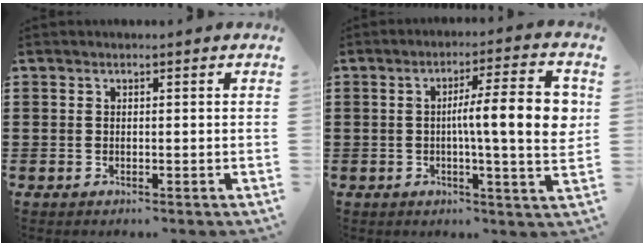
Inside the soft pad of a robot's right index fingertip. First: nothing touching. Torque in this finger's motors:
{"motor_torque": [0.76, -0.49, 0.71, 0.08]}